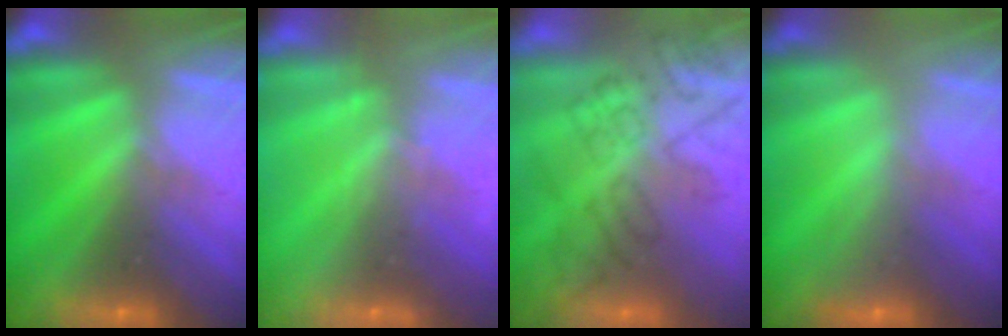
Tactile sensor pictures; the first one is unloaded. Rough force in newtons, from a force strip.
{"total": 2.2}
{"total": 4.5}
{"total": 2.1}